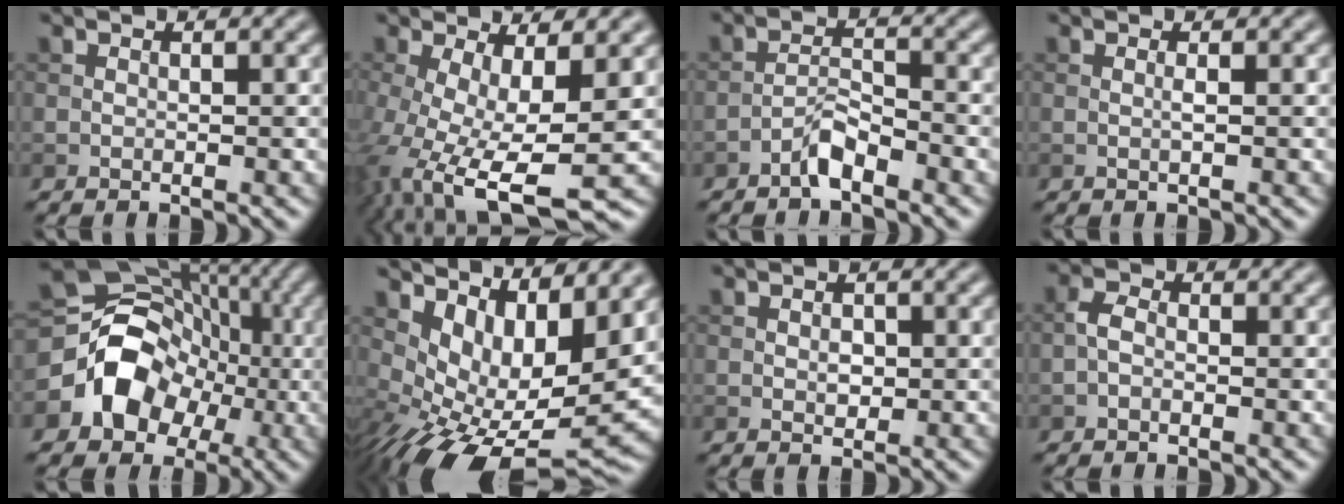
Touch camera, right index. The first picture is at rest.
{"total": 10.2, "force": [-2.8, 3.9, 9.0], "torque": [-0.178, -0.028, -0.039]}
{"total": 2.4, "force": [-1.9, 0.6, 1.4], "torque": [-0.026, 0.009, -0.040]}
{"total": 0.6, "force": [0.0, 0.0, 0.6], "torque": [-0.014, 0.001, -0.001]}
{"total": 9.4, "force": [-1.9, 7.8, 4.9], "torque": [-0.074, -0.003, -0.048]}
{"total": 11.0, "force": [1.3, 5.3, 9.5], "torque": [-0.151, -0.015, 0.039]}
{"total": 1.2, "force": [0.0, 0.9, 0.9], "torque": [-0.015, -0.002, 0.001]}
{"total": 1.5, "force": [-0.6, 0.9, 1.1], "torque": [-0.022, 0.005, -0.015]}